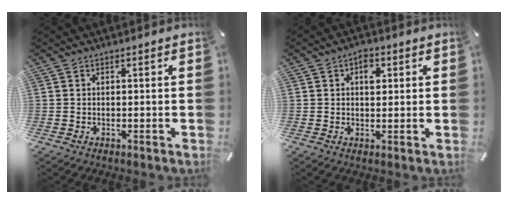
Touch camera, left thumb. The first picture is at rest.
{"total": 3.6, "force": [1.1, 2.4, 2.5], "torque": [-0.020, -0.005, 0.010]}